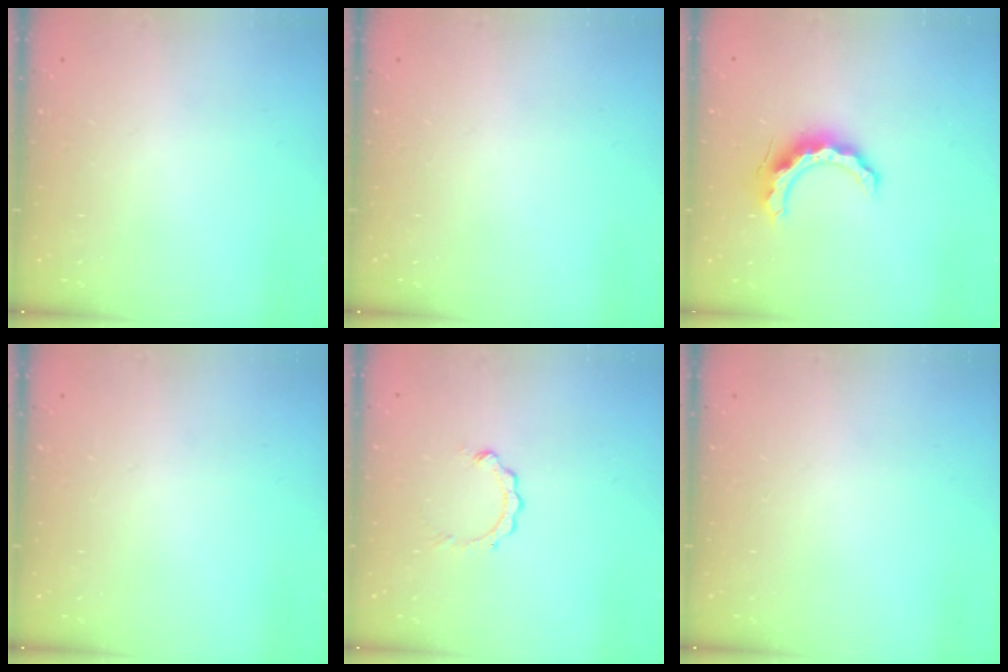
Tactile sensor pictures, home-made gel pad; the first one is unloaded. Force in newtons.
{"total": 0.0}
{"total": 10.8, "press": 10.8, "slide": 0.4}
{"total": 0.0}
{"total": 2.5, "press": 2.5, "slide": 0.4}
{"total": 0.0}